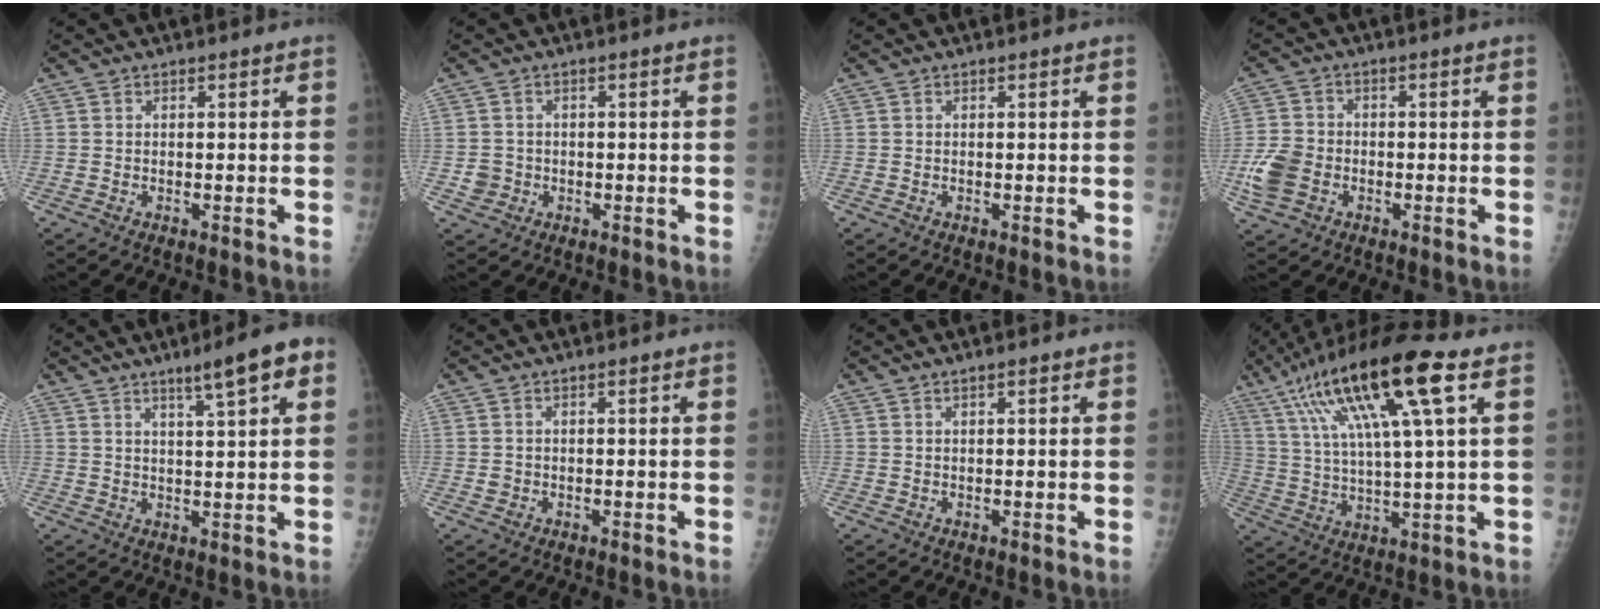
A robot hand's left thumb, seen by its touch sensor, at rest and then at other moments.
{"total": 2.6, "force": [-0.8, 2.5, 0.1], "torque": [0.011, 0.007, -0.013]}
{"total": 0.0}
{"total": 7.0, "force": [-2.3, 5.5, 3.7], "torque": [-0.079, 0.010, -0.045]}
{"total": 8.4, "force": [4.3, 1.0, 7.1], "torque": [-0.102, -0.004, 0.062]}
{"total": 0.7, "force": [-0.1, 0.7, 0.1], "torque": [0.004, 0.001, 0.001]}
{"total": 0.9, "force": [0.5, 0.3, 0.7], "torque": [-0.010, 0.001, 0.005]}
{"total": 20.5, "force": [9.0, 3.5, 18.1], "torque": [-0.336, 0.004, 0.153]}